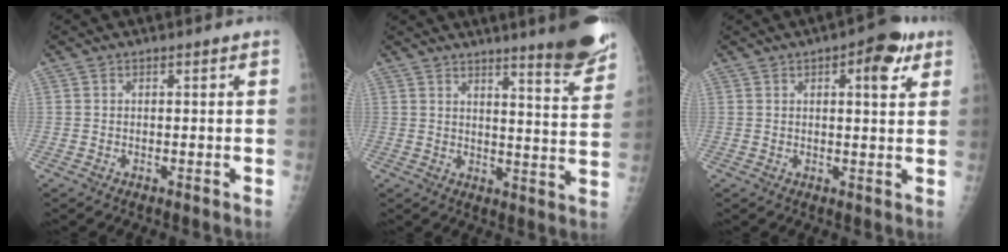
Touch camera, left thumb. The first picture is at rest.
{"total": 11.5, "force": [8.9, 1.1, 7.2], "torque": [-0.075, -0.065, 0.112]}
{"total": 7.4, "force": [3.4, 2.8, 5.9], "torque": [-0.059, -0.007, 0.038]}